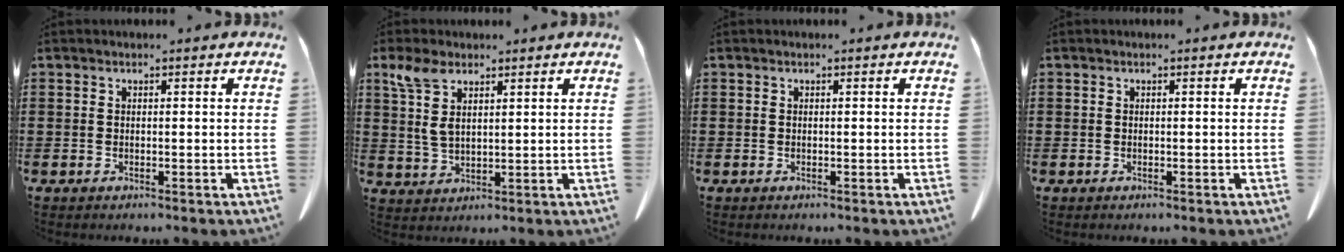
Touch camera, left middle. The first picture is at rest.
{"total": 5.8, "force": [3.0, 2.6, 4.3], "torque": [-0.108, -0.003, 0.052]}
{"total": 0.0}
{"total": 0.0}